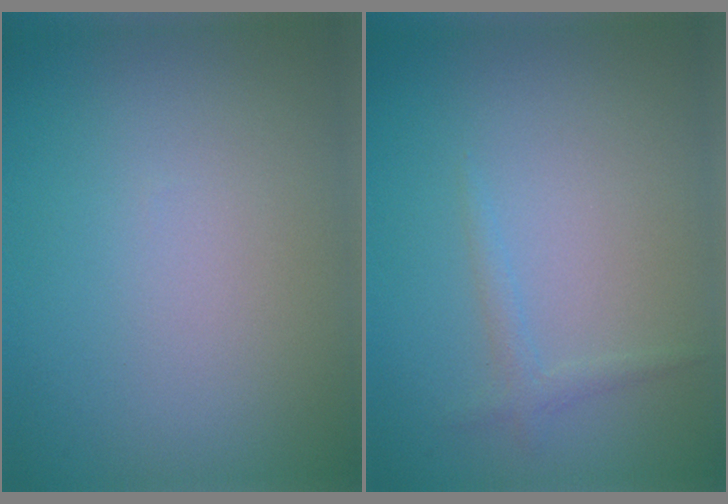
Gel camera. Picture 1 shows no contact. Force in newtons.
{"total": 1.1, "press": 1.1, "slide": 0.1}